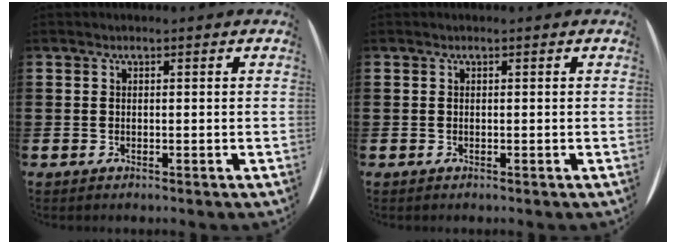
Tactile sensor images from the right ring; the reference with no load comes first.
{"total": 0.0}